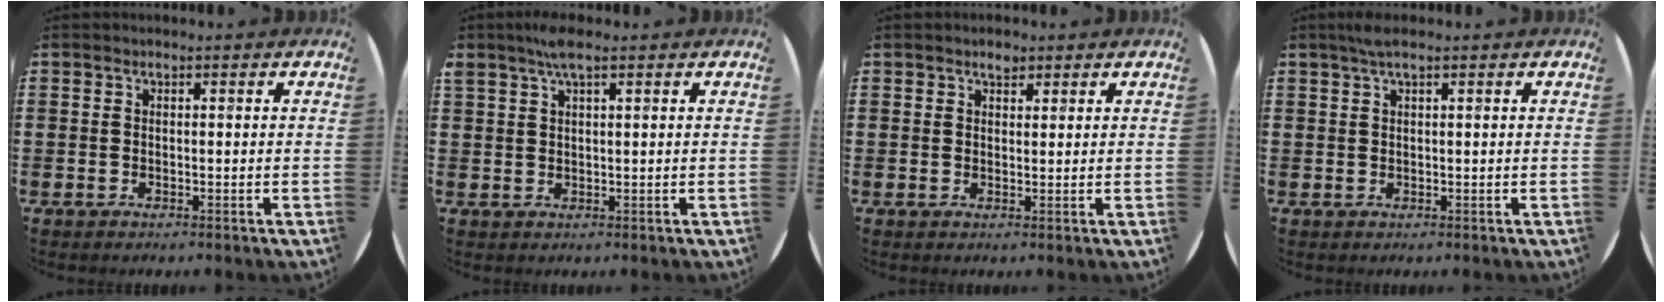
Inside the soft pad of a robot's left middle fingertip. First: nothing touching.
{"total": 3.0, "force": [2.2, 0.6, 2.0], "torque": [-0.044, 0.006, 0.038]}
{"total": 1.5, "force": [1.3, 0.6, 0.4], "torque": [-0.001, -0.001, 0.024]}
{"total": 1.7, "force": [1.1, 0.1, 1.3], "torque": [-0.027, 0.003, 0.020]}